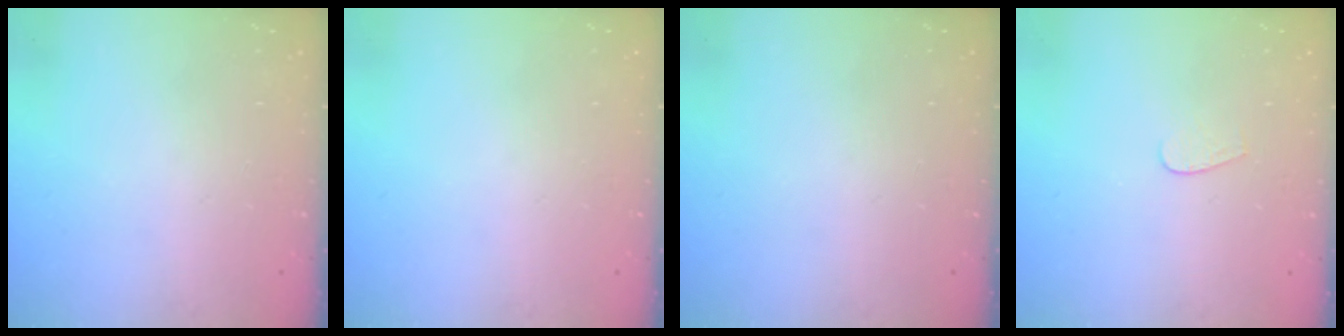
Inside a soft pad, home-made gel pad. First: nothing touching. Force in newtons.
{"total": 0.0}
{"total": 0.0}
{"total": 3.5, "press": 3.5, "slide": 0.3}